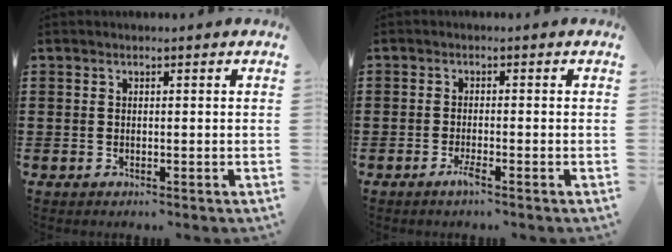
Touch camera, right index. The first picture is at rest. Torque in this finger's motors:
{"motor_torque": [0.24, 0.08, 0.04, 0.01]}